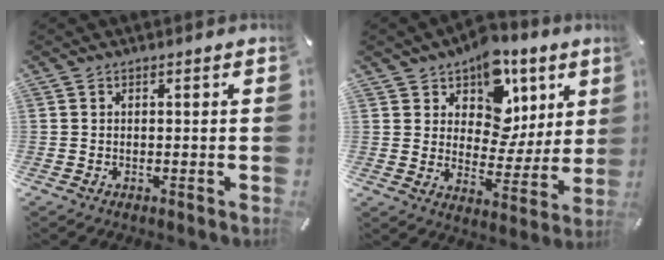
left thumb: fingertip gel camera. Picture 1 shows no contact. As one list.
[{"total": 12.6, "force": [6.5, 9.4, 5.3], "torque": [-0.073, -0.057, 0.118]}]